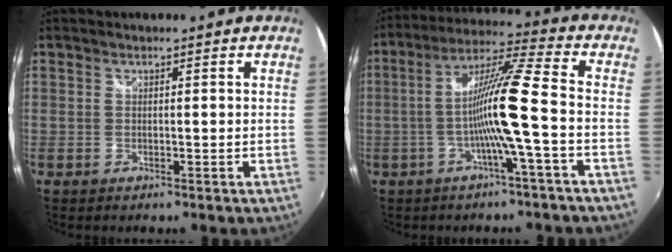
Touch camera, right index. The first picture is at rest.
{"total": 12.2, "force": [-3.1, -1.2, 11.7], "torque": [-0.216, 0.007, -0.059]}